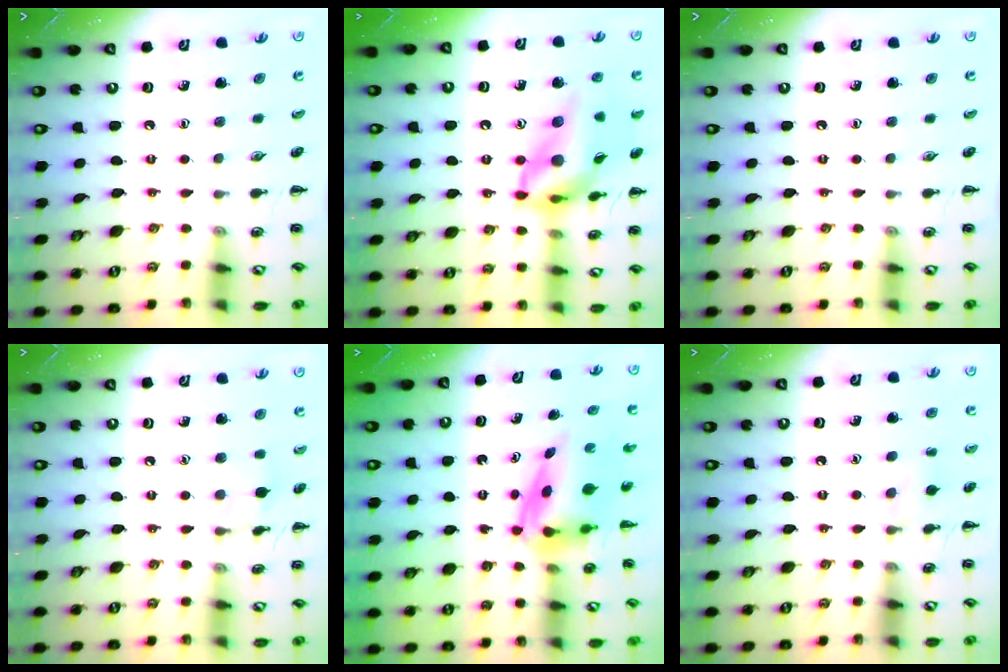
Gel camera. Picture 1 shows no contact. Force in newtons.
{"total": 17.3, "press": 16.9, "slide": 3.7}
{"total": 0.0}
{"total": 7.1, "press": 6.8, "slide": 2.1}
{"total": 4.0, "press": 3.9, "slide": 0.7}
{"total": 6.6, "press": 6.2, "slide": 2.3}